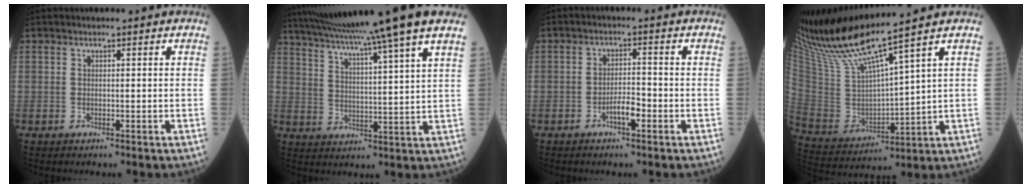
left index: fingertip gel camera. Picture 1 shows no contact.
{"total": 19.0, "force": [15.4, -2.5, 10.8], "torque": [-0.187, -0.010, 0.222]}
{"total": 3.3, "force": [-2.1, 0.6, 2.4], "torque": [-0.043, -0.003, -0.039]}
{"total": 13.1, "force": [10.9, -1.4, 7.3], "torque": [-0.156, -0.009, 0.221]}